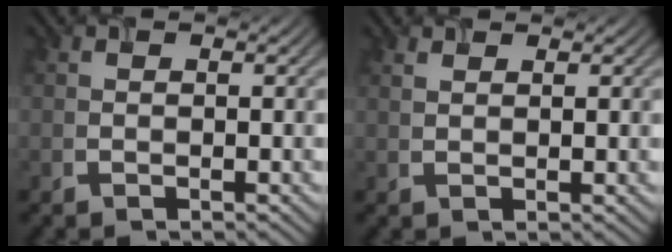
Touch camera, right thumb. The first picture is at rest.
{"total": 1.3, "force": [1.1, 0.2, 0.6], "torque": [-0.013, -0.002, 0.025]}